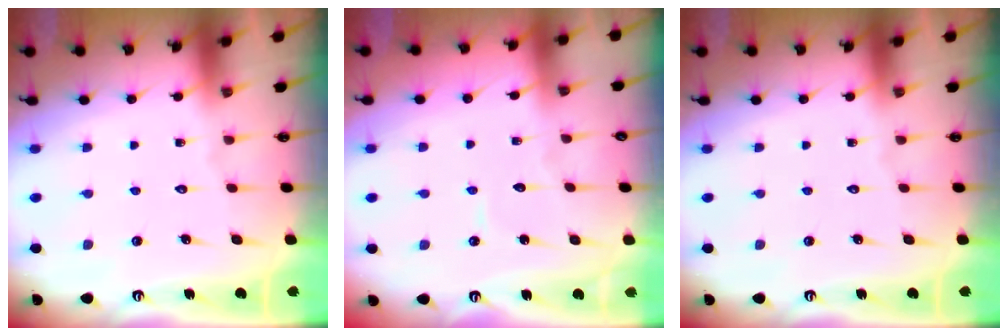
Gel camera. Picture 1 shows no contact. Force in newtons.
{"total": 3.4, "press": 3.3, "slide": 0.3}
{"total": 0.0}